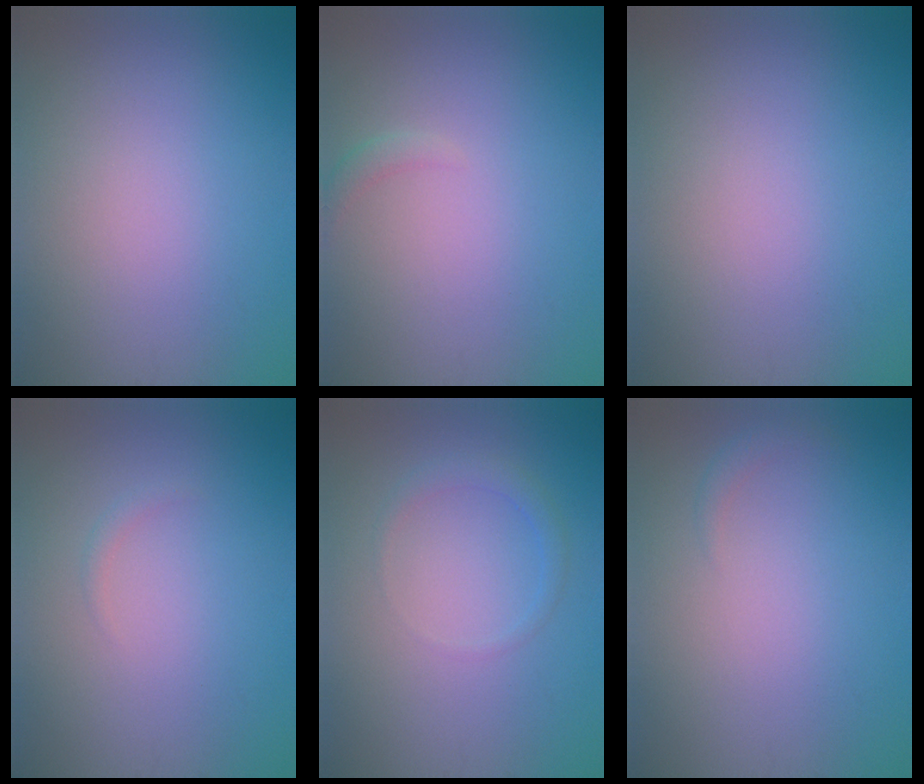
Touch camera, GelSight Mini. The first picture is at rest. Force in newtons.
{"total": 1.0, "press": 0.9, "slide": 0.2}
{"total": 0.0}
{"total": 0.6, "press": 0.6, "slide": 0.0}
{"total": 1.4, "press": 1.4, "slide": 0.1}
{"total": 0.8, "press": 0.8, "slide": 0.0}